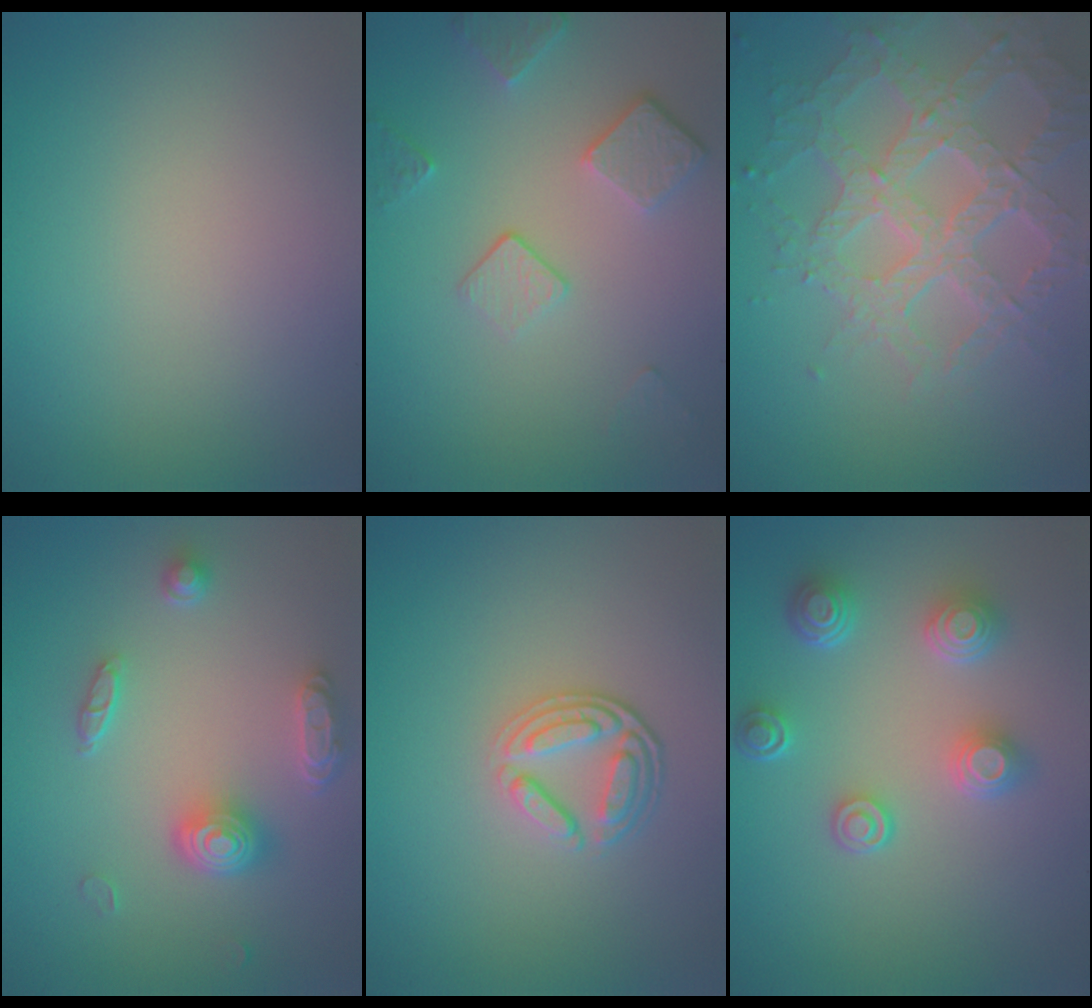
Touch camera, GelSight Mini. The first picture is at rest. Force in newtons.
{"total": 3.7, "press": 2.9, "slide": 2.4}
{"total": 6.9, "press": 5.3, "slide": 4.5}
{"total": 4.5, "press": 3.6, "slide": 2.7}
{"total": 3.4, "press": 2.7, "slide": 2.0}
{"total": 4.4, "press": 3.6, "slide": 2.4}